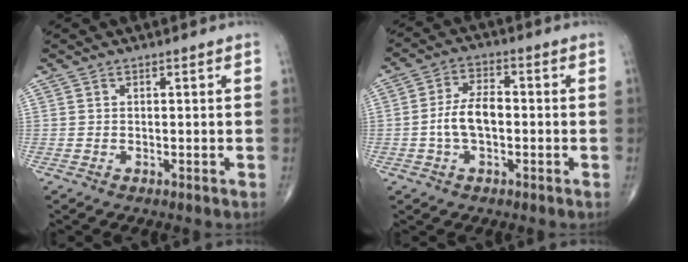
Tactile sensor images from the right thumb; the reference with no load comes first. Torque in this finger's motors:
{"motor_torque": [1.28, 1.30, 0.62, -0.42, 0.08]}